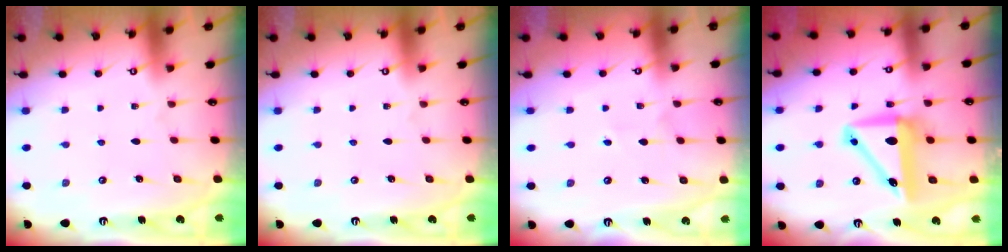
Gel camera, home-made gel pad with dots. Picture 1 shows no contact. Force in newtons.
{"total": 0.0}
{"total": 2.1, "press": 1.9, "slide": 0.9}
{"total": 10.4, "press": 10.1, "slide": 2.5}